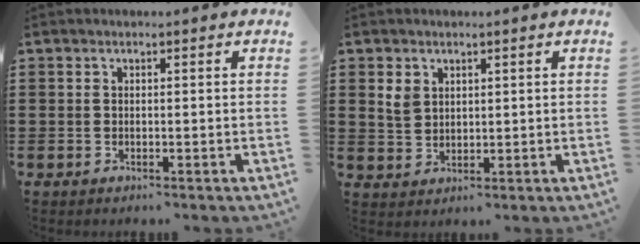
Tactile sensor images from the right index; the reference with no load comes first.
{"total": 2.9, "force": [1.5, 2.2, 1.2], "torque": [-0.030, 0.008, 0.028]}